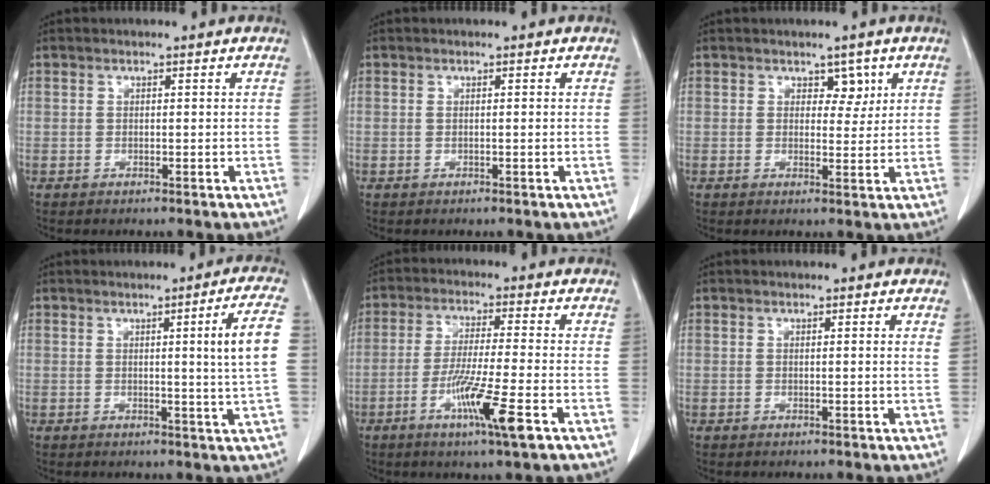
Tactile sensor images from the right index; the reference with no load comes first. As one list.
[{"total": 0.5, "force": [0.0, 0.1, 0.5], "torque": [-0.012, 0.000, 0.003]}, {"total": 2.7, "force": [1.4, 1.6, 1.6], "torque": [-0.010, 0.000, 0.020]}, {"total": 7.1, "force": [0.7, -1.6, 6.9], "torque": [-0.096, -0.009, 0.013]}, {"total": 9.5, "force": [-4.2, -0.5, 8.5], "torque": [-0.156, -0.022, -0.076]}, {"total": 0.9, "force": [0.5, -0.2, 0.7], "torque": [-0.012, -0.001, 0.005]}]